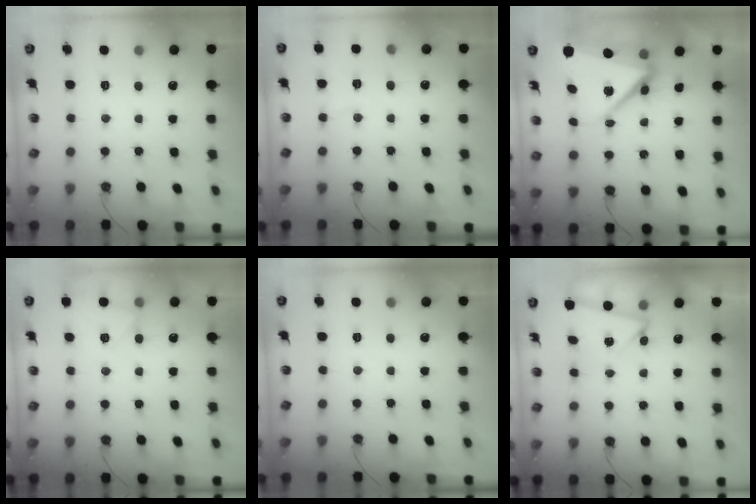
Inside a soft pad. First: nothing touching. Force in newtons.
{"total": 3.5, "press": 3.3, "slide": 1.1}
{"total": 12.0, "press": 11.9, "slide": 1.6}
{"total": 4.8, "press": 3.2, "slide": 3.6}
{"total": 0.0}
{"total": 5.5, "press": 2.5, "slide": 5.0}